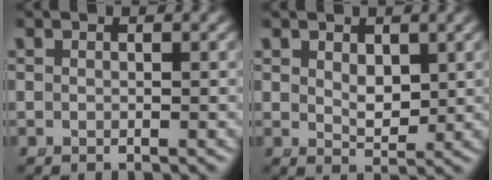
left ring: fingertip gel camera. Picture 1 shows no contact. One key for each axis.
{"total": 2.2, "fx": 1.3, "fy": 1.0, "fz": 1.5, "tx": -0.024, "ty": -0.021, "tz": 0.034}